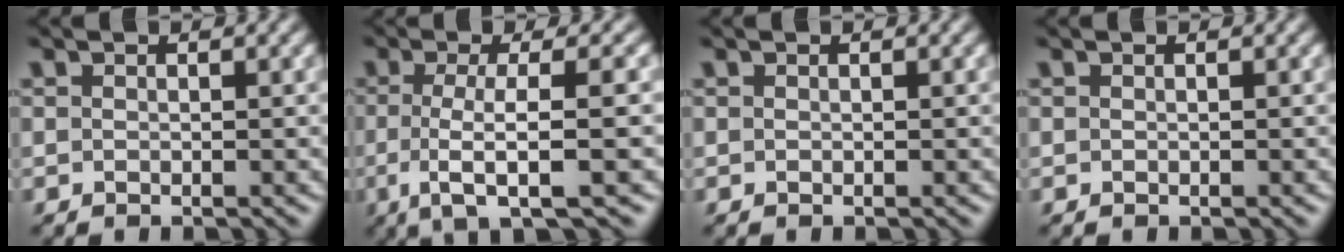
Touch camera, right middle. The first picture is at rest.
{"total": 5.7, "force": [-1.1, 1.1, 5.5], "torque": [-0.090, -0.004, -0.027]}
{"total": 0.0}
{"total": 0.0}